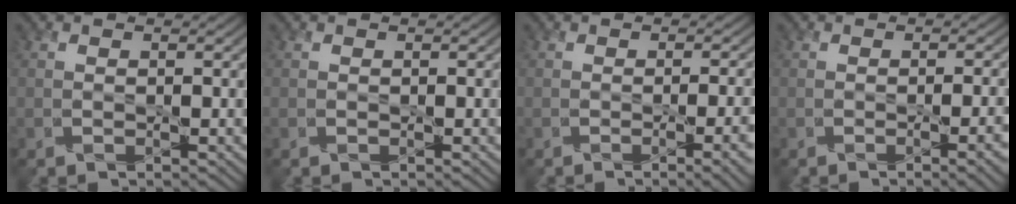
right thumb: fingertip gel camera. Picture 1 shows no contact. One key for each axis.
{"total": 0.0}
{"total": 4.1, "fx": -1.4, "fy": 0.9, "fz": 3.7, "tx": -0.049, "ty": -0.009, "tz": -0.014}
{"total": 3.4, "fx": -1.2, "fy": 0.8, "fz": 3.1, "tx": -0.042, "ty": -0.008, "tz": -0.013}